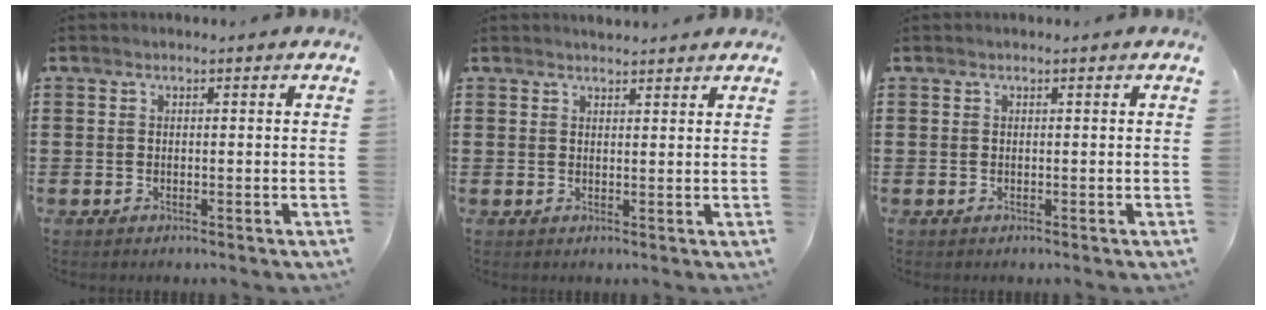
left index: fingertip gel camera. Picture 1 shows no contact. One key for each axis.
{"total": 1.7, "fx": 1.7, "fy": 0.1, "fz": 0.2, "tx": -0.007, "ty": 0.003, "tz": 0.033}
{"total": 0.0}